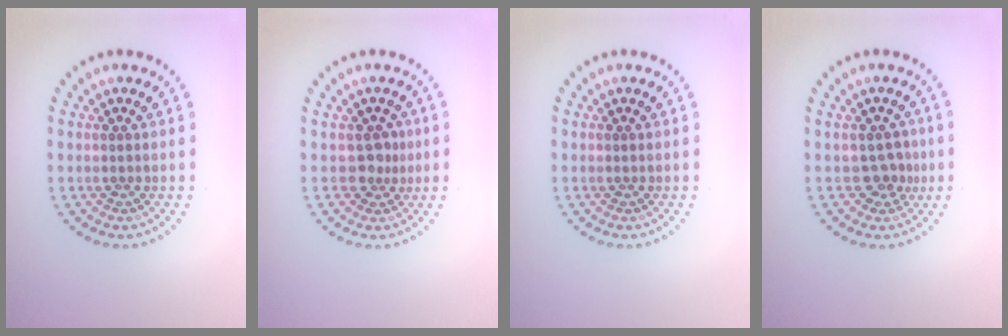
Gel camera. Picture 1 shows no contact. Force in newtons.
{"total": 1.8, "press": 1.3, "slide": 1.2}
{"total": 0.0}
{"total": 1.9, "press": 1.6, "slide": 1.1}